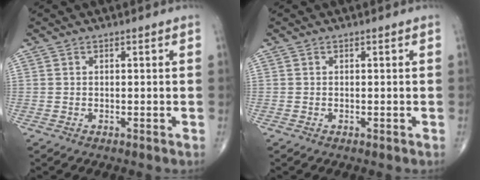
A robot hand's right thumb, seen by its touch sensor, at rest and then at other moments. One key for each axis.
{"total": 0.0}